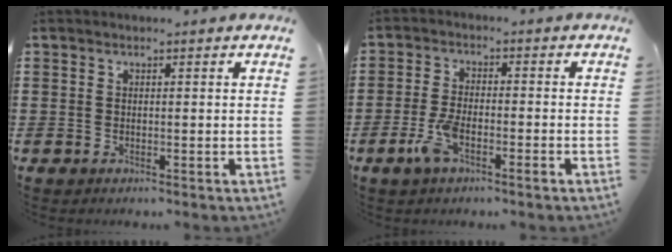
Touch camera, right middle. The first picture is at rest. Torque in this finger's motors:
{"motor_torque": [1.49, -0.64, 0.63, 0.13]}